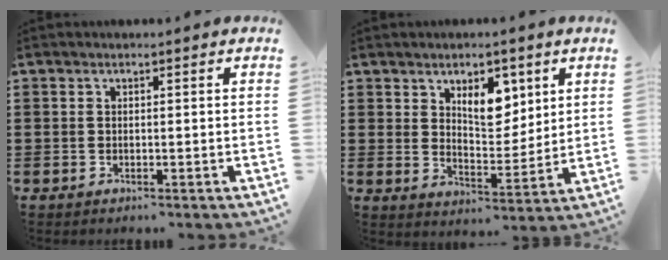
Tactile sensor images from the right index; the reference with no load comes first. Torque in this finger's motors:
{"motor_torque": [0.28, 0.33, 0.18, 0.04]}